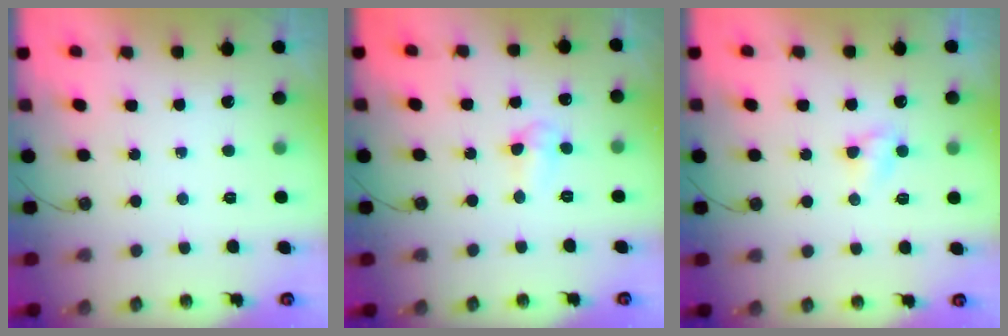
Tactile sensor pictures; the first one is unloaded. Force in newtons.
{"total": 3.5, "press": 3.4, "slide": 0.8}
{"total": 3.2, "press": 3.1, "slide": 0.5}